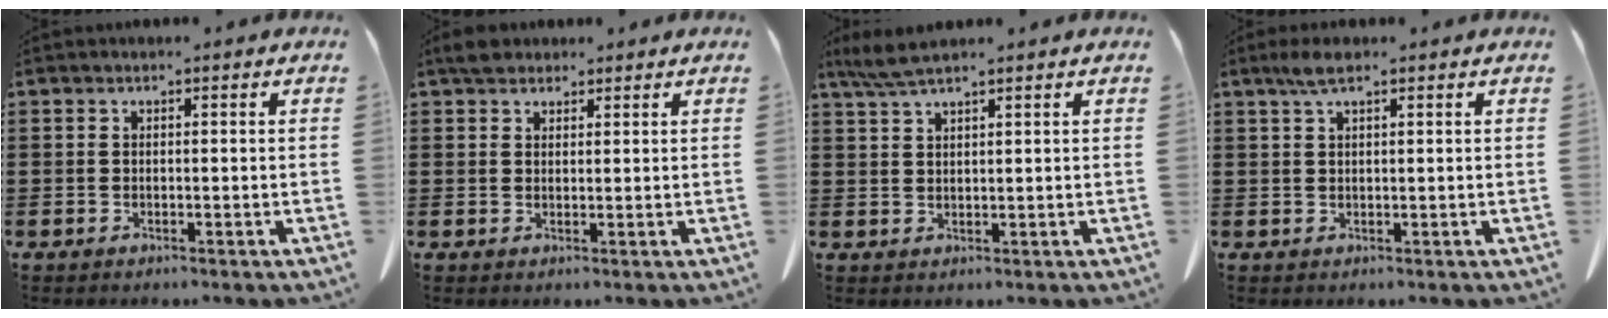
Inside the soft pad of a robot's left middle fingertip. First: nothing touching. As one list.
[{"total": 2.7, "force": [2.2, 1.3, 0.9], "torque": [-0.016, 0.004, 0.042]}, {"total": 3.7, "force": [2.9, 0.3, 2.3], "torque": [-0.052, -0.001, 0.055]}, {"total": 2.7, "force": [1.5, 0.6, 2.2], "torque": [-0.046, 0.004, 0.027]}]